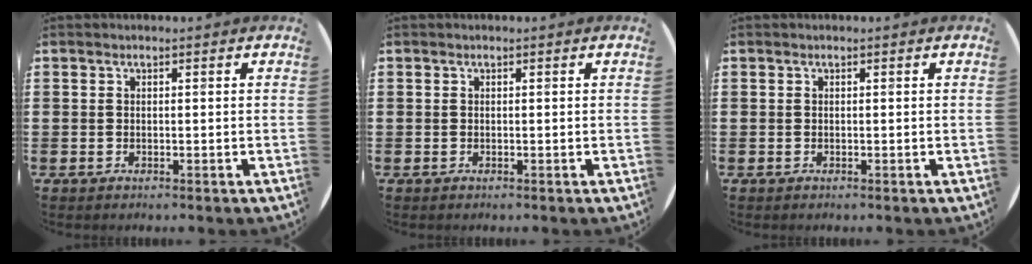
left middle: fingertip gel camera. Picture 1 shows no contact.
{"total": 0.0}
{"total": 0.0}